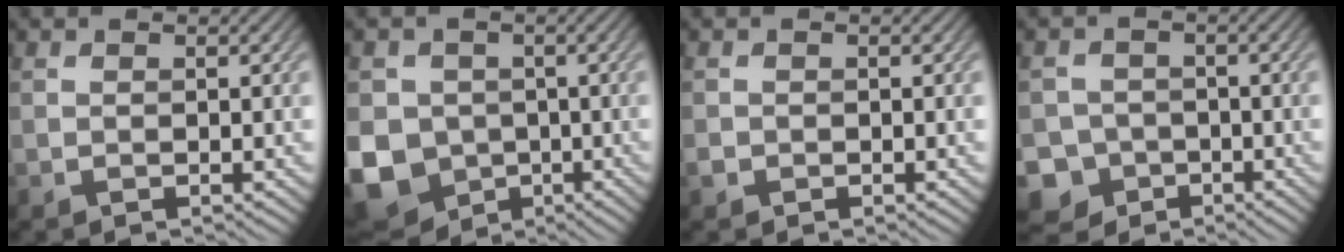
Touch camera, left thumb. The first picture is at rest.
{"total": 11.0, "force": [-2.3, 9.7, 4.8], "torque": [-0.145, -0.041, -0.060]}
{"total": 0.8, "force": [-0.4, 0.7, 0.2], "torque": [-0.005, -0.004, -0.010]}
{"total": 6.1, "force": [-3.2, 5.1, 1.1], "torque": [-0.022, -0.014, -0.073]}